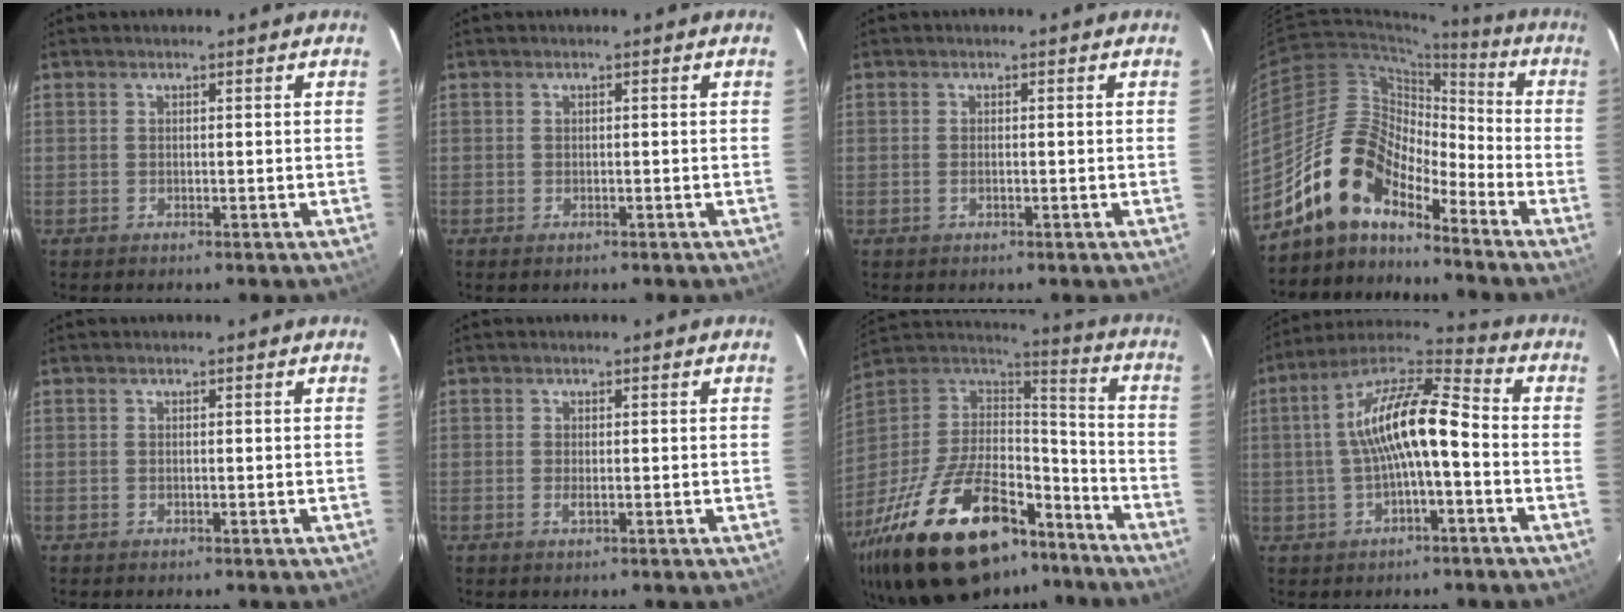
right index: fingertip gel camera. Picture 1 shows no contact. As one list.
[{"total": 0.7, "force": [-0.5, 0.4, 0.3], "torque": [-0.006, -0.004, -0.009]}, {"total": 0.9, "force": [-0.3, 0.3, 0.8], "torque": [-0.018, 0.001, -0.006]}, {"total": 13.5, "force": [-11.0, 4.9, 6.0], "torque": [-0.102, 0.019, -0.218]}, {"total": 0.0}, {"total": 1.2, "force": [-0.3, 0.3, 1.1], "torque": [-0.024, -0.002, -0.006]}, {"total": 32.0, "force": [-21.1, 14.2, 19.4], "torque": [-0.378, 0.003, -0.329]}, {"total": 13.1, "force": [-1.3, 3.5, 12.6], "torque": [-0.232, 0.026, -0.025]}]